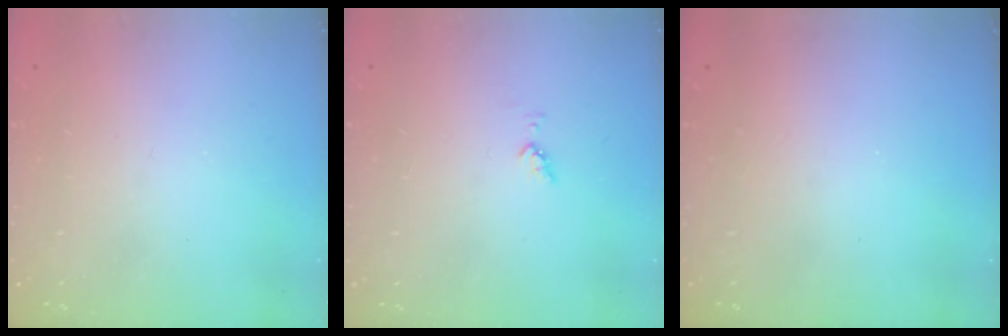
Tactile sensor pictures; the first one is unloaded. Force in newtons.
{"total": 3.3, "press": 3.2, "slide": 0.7}
{"total": 0.0}